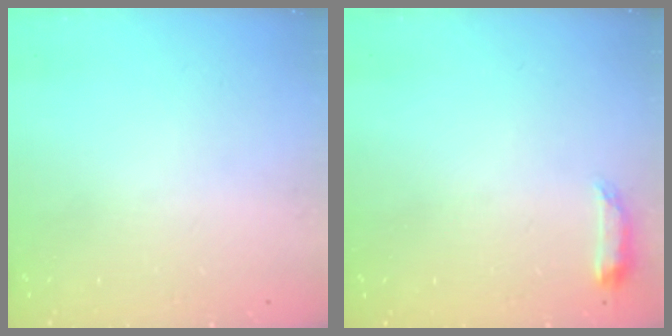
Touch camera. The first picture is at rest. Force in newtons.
{"total": 6.6, "press": 6.6, "slide": 0.6}